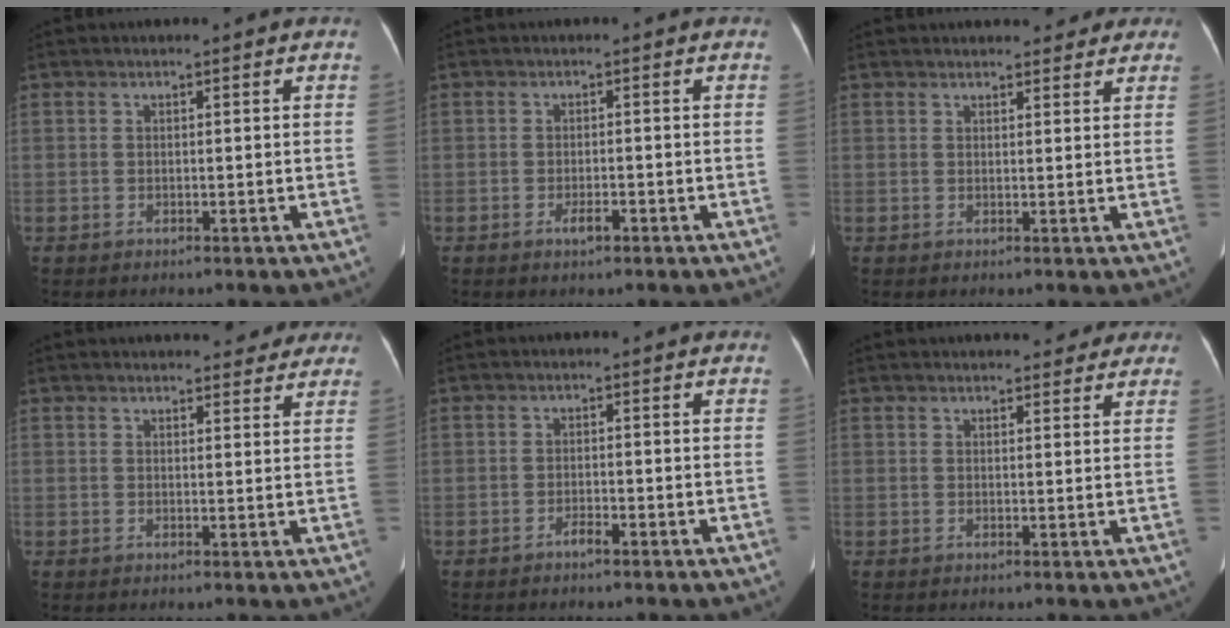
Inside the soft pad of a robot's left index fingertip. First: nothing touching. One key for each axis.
{"total": 1.8, "fx": -1.1, "fy": 0.5, "fz": 1.4, "tx": -0.025, "ty": -0.001, "tz": -0.015}
{"total": 7.5, "fx": 6.7, "fy": 2.6, "fz": 2.4, "tx": -0.016, "ty": 0.015, "tz": 0.074}
{"total": 9.8, "fx": 8.9, "fy": 2.9, "fz": 3.0, "tx": -0.016, "ty": 0.009, "tz": 0.093}
{"total": 1.3, "fx": -1.0, "fy": 0.2, "fz": 0.8, "tx": -0.015, "ty": 0.001, "tz": -0.017}
{"total": 7.9, "fx": 7.0, "fy": 2.5, "fz": 2.6, "tx": -0.020, "ty": 0.012, "tz": 0.077}